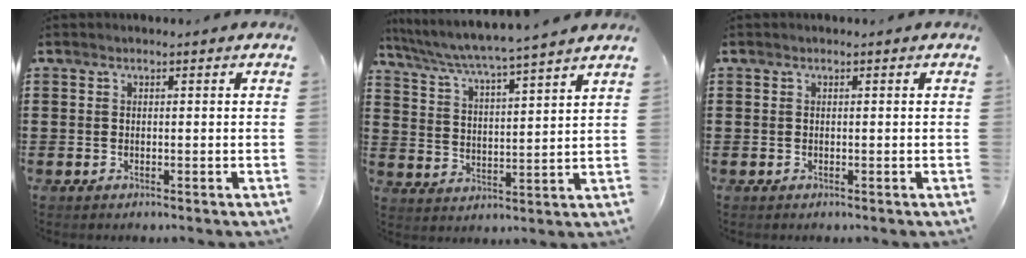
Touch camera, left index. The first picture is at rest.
{"total": 4.4, "force": [4.1, -0.8, 1.6], "torque": [-0.053, -0.033, 0.061]}
{"total": 0.0}